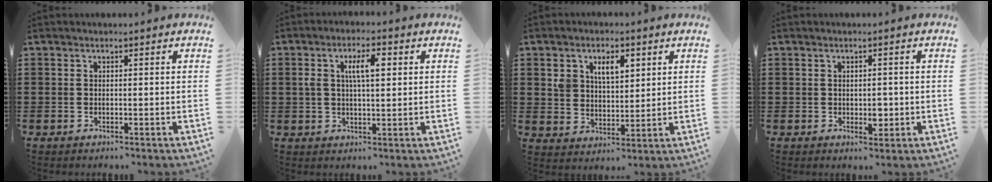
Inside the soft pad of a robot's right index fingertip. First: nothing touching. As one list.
[{"total": 5.5, "force": [1.3, 2.0, 5.0], "torque": [-0.093, 0.008, 0.017]}, {"total": 5.8, "force": [2.7, 3.6, 3.6], "torque": [-0.077, 0.011, 0.046]}, {"total": 2.5, "force": [-0.3, 1.5, 2.1], "torque": [-0.029, -0.003, -0.006]}]